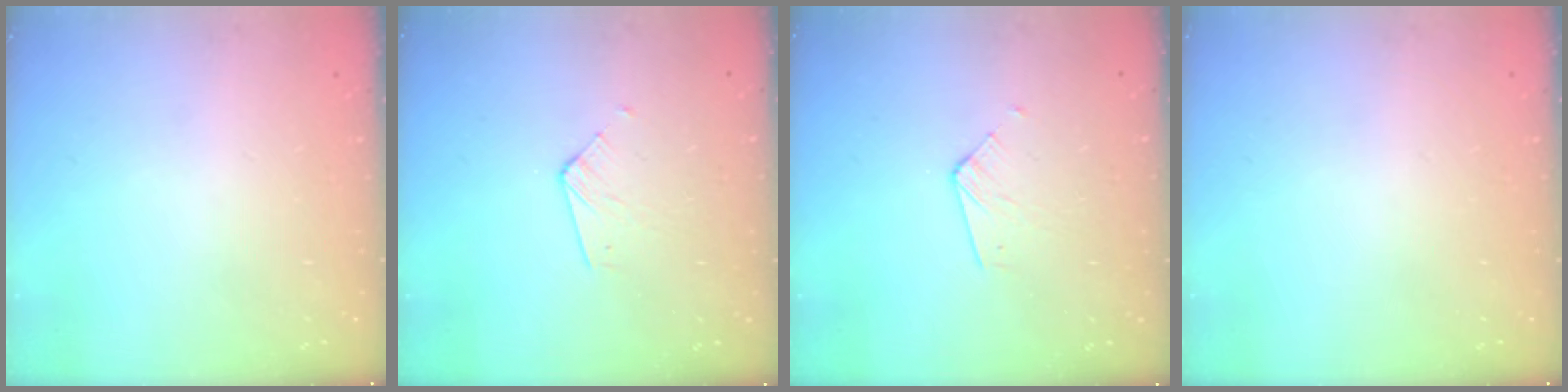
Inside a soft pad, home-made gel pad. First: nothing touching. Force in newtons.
{"total": 3.7, "press": 3.7, "slide": 0.3}
{"total": 3.7, "press": 3.7, "slide": 0.3}
{"total": 0.0}